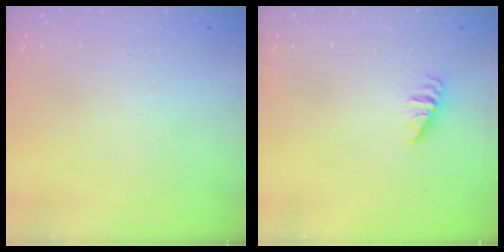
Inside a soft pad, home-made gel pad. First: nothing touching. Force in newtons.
{"total": 2.1, "press": 2.1, "slide": 0.3}